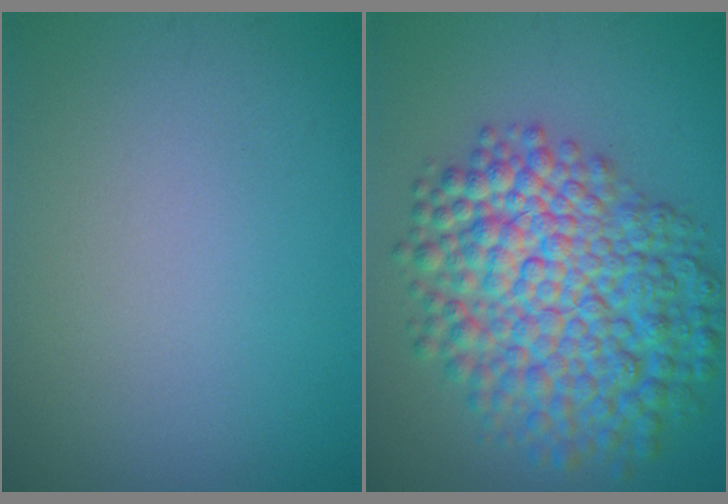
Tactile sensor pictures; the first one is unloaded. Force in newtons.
{"total": 10.9, "press": 10.9, "slide": 0.2}